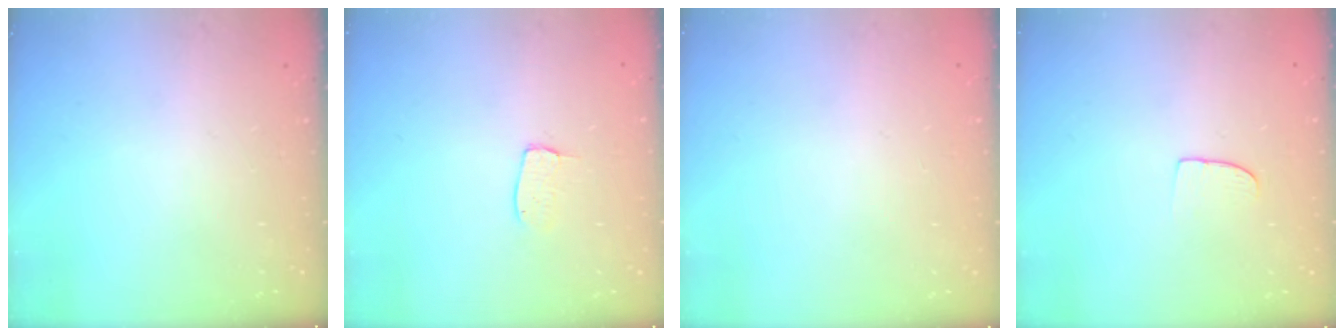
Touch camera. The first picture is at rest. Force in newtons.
{"total": 4.2, "press": 4.2, "slide": 0.2}
{"total": 0.0}
{"total": 5.6, "press": 5.5, "slide": 0.5}